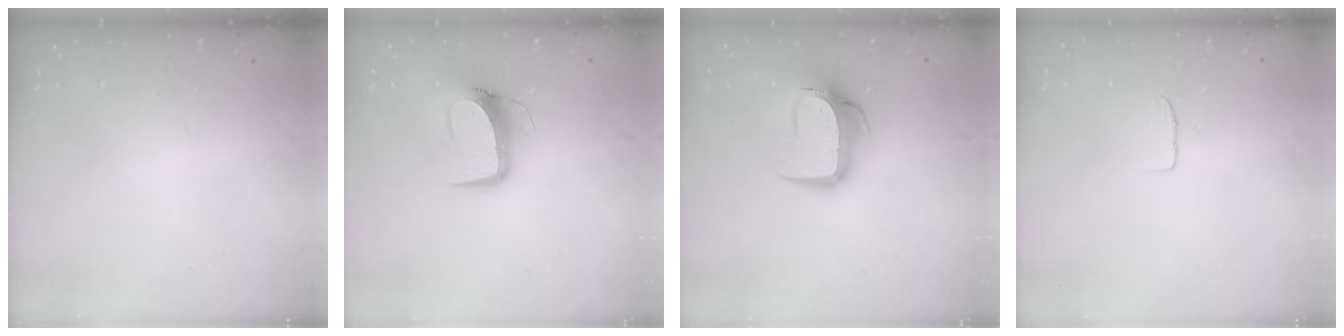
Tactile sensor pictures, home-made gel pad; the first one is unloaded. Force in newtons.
{"total": 11.4, "press": 11.3, "slide": 1.5}
{"total": 13.5, "press": 13.4, "slide": 1.3}
{"total": 4.4, "press": 4.3, "slide": 0.4}